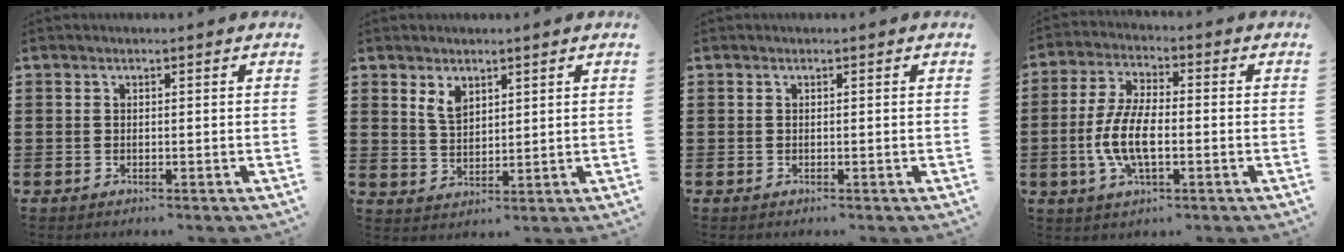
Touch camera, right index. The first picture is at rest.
{"total": 3.5, "force": [2.2, 1.9, 1.9], "torque": [-0.045, 0.005, 0.041]}
{"total": 0.0}
{"total": 8.3, "force": [-1.9, 3.3, 7.4], "torque": [-0.173, -0.009, -0.044]}